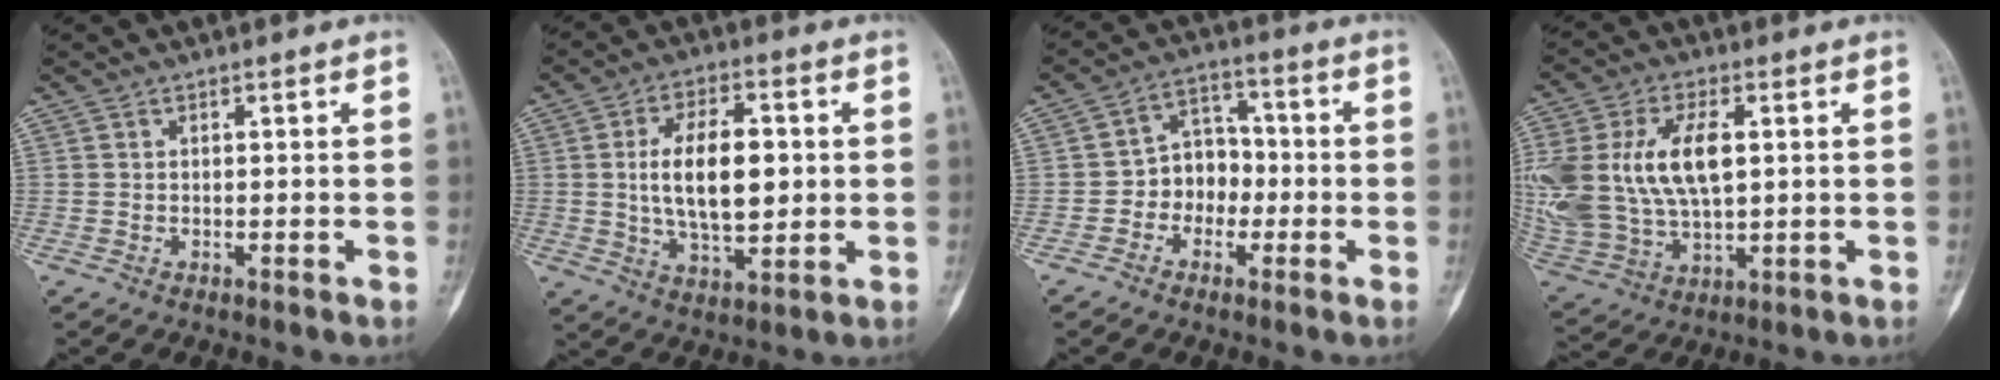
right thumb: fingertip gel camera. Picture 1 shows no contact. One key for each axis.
{"total": 14.0, "fx": 1.1, "fy": 7.2, "fz": 12.0, "tx": -0.184, "ty": -0.001, "tz": 0.023}
{"total": 7.5, "fx": -1.9, "fy": 6.2, "fz": 3.8, "tx": -0.014, "ty": 0.035, "tz": -0.047}
{"total": 21.7, "fx": 3.6, "fy": 12.2, "fz": 17.6, "tx": -0.393, "ty": -0.003, "tz": 0.073}